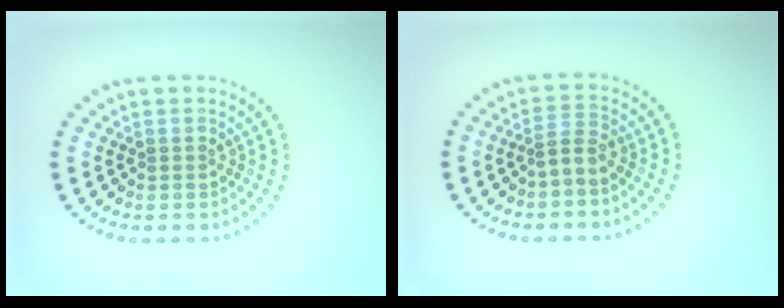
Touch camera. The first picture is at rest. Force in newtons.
{"total": 1.7, "press": 1.1, "slide": 1.3}